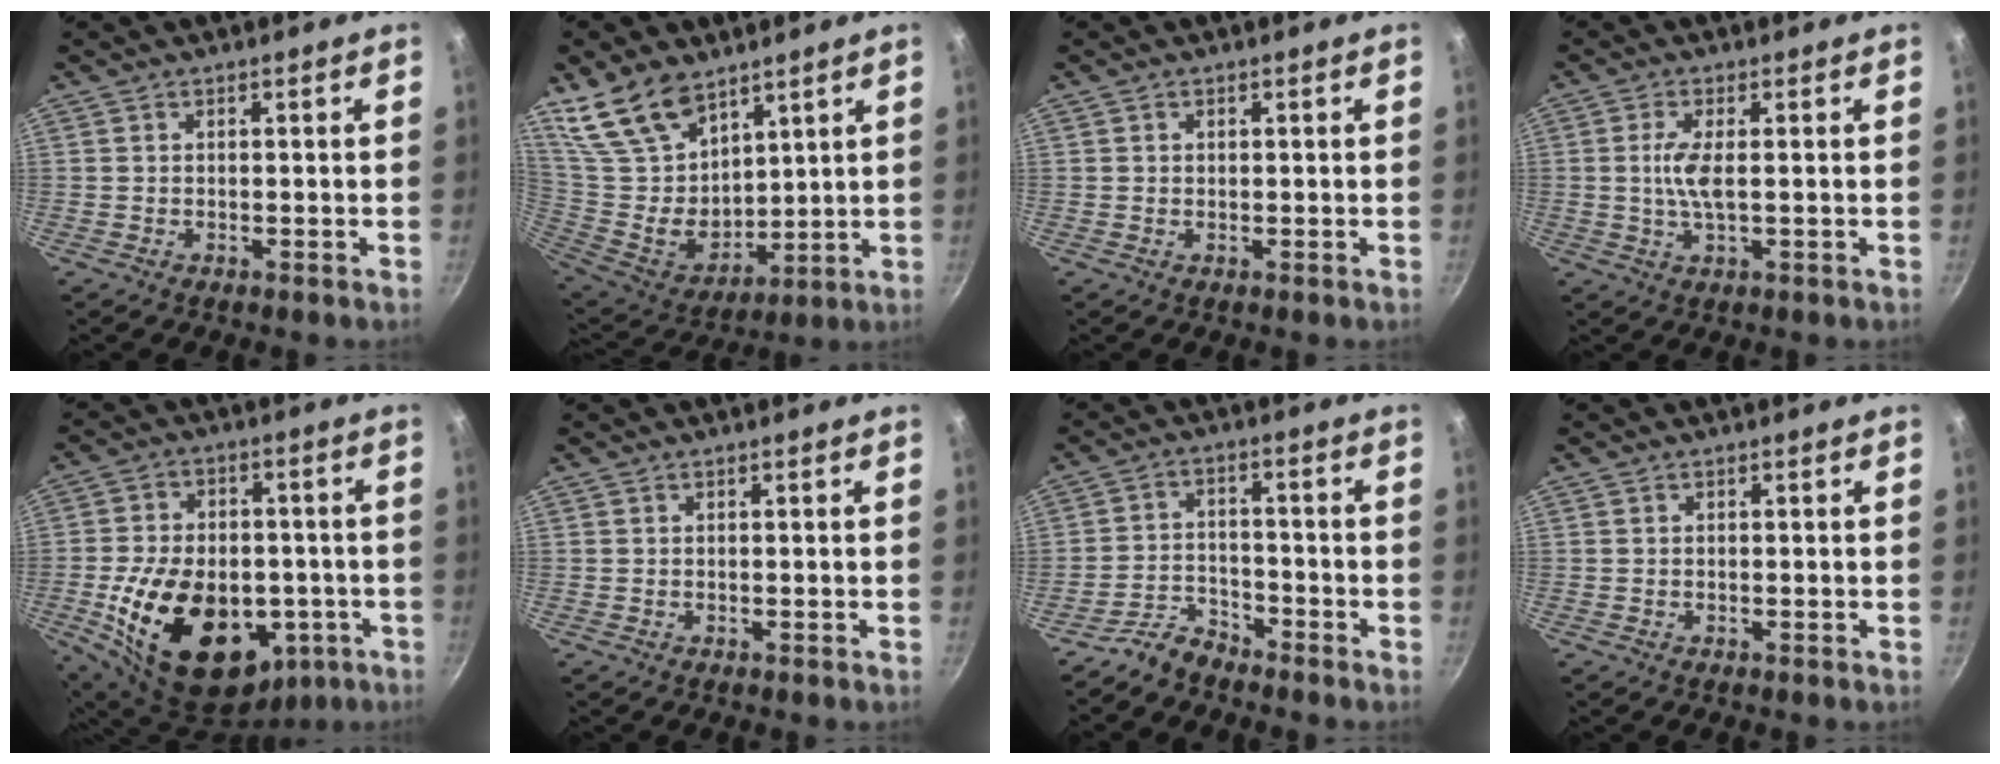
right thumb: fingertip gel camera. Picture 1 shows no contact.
{"total": 17.8, "force": [11.7, 10.4, 8.4], "torque": [-0.127, -0.066, 0.241]}
{"total": 0.5, "force": [0.2, 0.5, 0.1], "torque": [0.000, 0.002, 0.003]}
{"total": 4.9, "force": [0.3, 1.4, 4.7], "torque": [-0.108, 0.000, 0.005]}
{"total": 24.9, "force": [-6.3, 16.6, 17.3], "torque": [-0.281, 0.026, -0.078]}
{"total": 0.0}
{"total": 3.7, "force": [-3.3, 1.4, 0.5], "torque": [-0.006, 0.038, -0.064]}
{"total": 0.0}